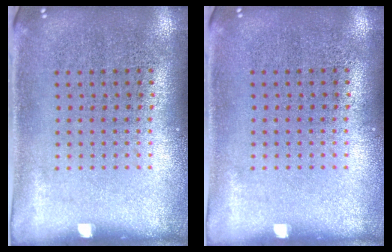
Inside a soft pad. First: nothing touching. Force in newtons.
{"total": 0.0}